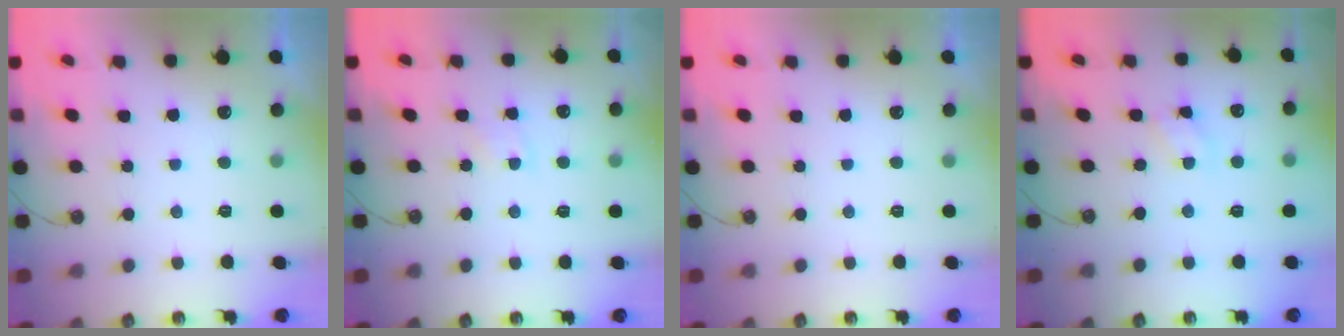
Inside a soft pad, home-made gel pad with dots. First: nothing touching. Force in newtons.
{"total": 5.6, "press": 5.6, "slide": 0.7}
{"total": 0.0}
{"total": 3.4, "press": 3.3, "slide": 0.4}